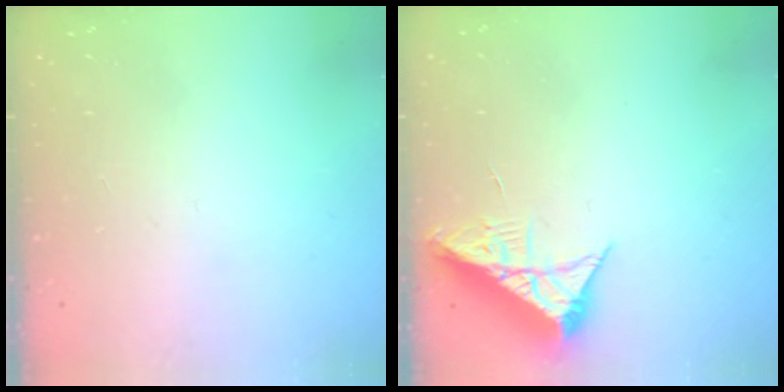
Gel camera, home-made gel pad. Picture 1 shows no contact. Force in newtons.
{"total": 7.7, "press": 7.7, "slide": 0.4}